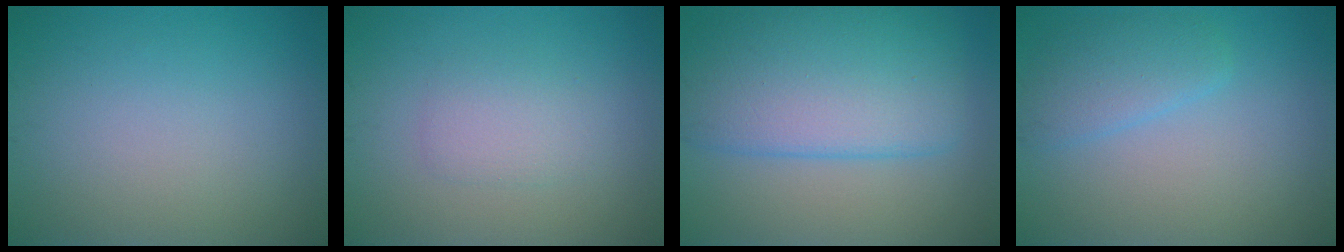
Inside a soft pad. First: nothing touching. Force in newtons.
{"total": 1.9, "press": 1.9, "slide": 0.0}
{"total": 8.5, "press": 8.5, "slide": 0.3}
{"total": 2.7, "press": 2.7, "slide": 0.1}